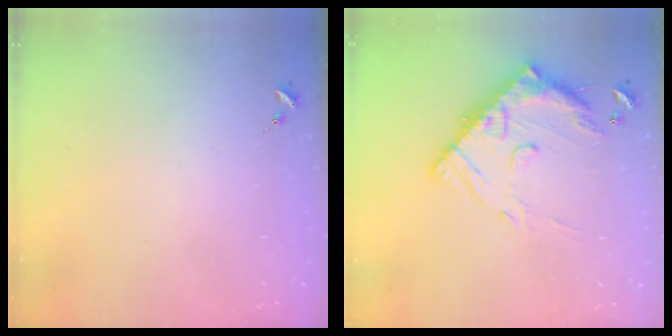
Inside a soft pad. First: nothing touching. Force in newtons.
{"total": 16.1, "press": 16.0, "slide": 1.3}